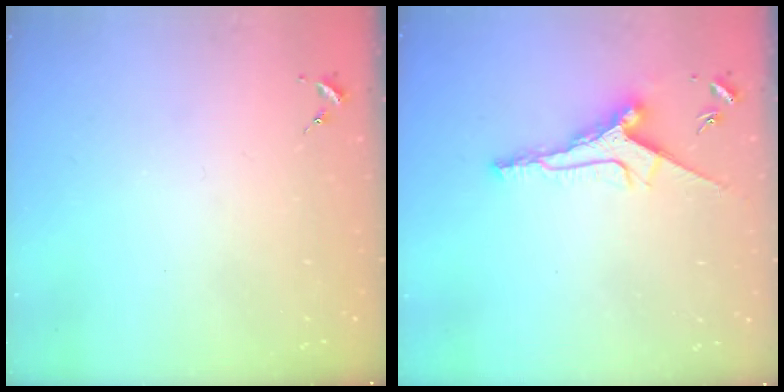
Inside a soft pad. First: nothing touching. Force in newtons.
{"total": 10.7, "press": 10.7, "slide": 0.3}